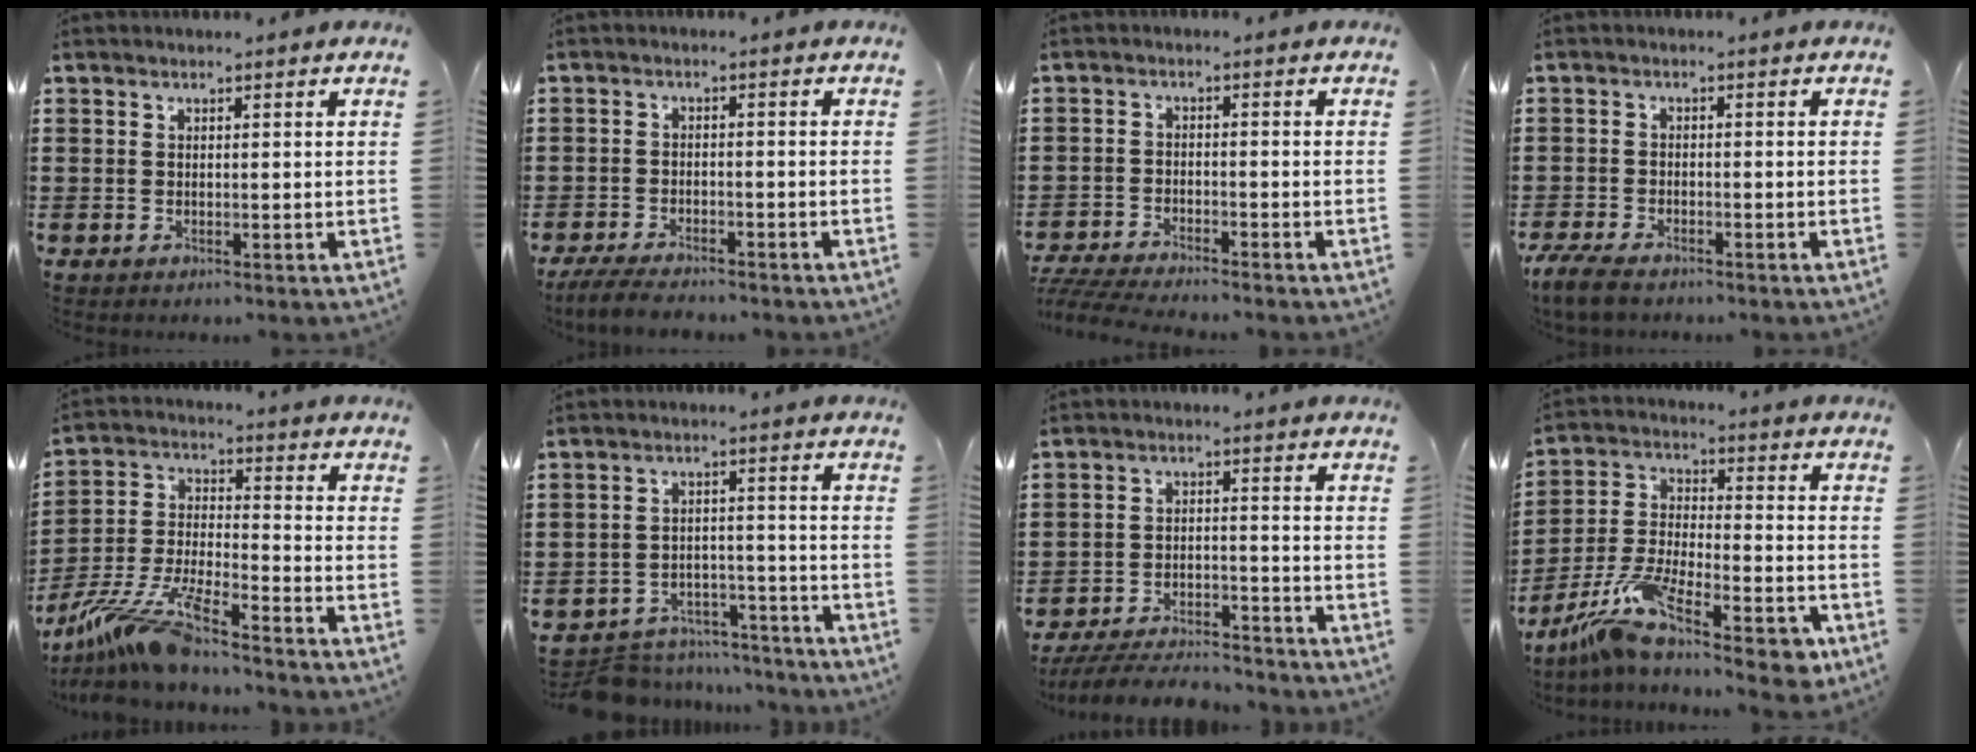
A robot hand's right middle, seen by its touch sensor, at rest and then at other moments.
{"total": 3.8, "force": [-3.7, 0.6, 1.0], "torque": [-0.031, -0.004, -0.079]}
{"total": 4.2, "force": [-4.1, 0.0, 1.0], "torque": [-0.038, -0.012, -0.090]}
{"total": 3.2, "force": [-2.7, 0.7, 1.5], "torque": [-0.047, -0.004, -0.060]}
{"total": 11.4, "force": [-9.8, 0.3, 5.8], "torque": [-0.139, -0.003, -0.202]}
{"total": 6.4, "force": [-6.3, 1.2, 0.5], "torque": [-0.016, 0.016, -0.129]}
{"total": 5.8, "force": [-5.6, 0.7, 1.4], "torque": [-0.032, 0.002, -0.113]}
{"total": 11.2, "force": [-8.1, 2.5, 7.3], "torque": [-0.148, 0.015, -0.158]}